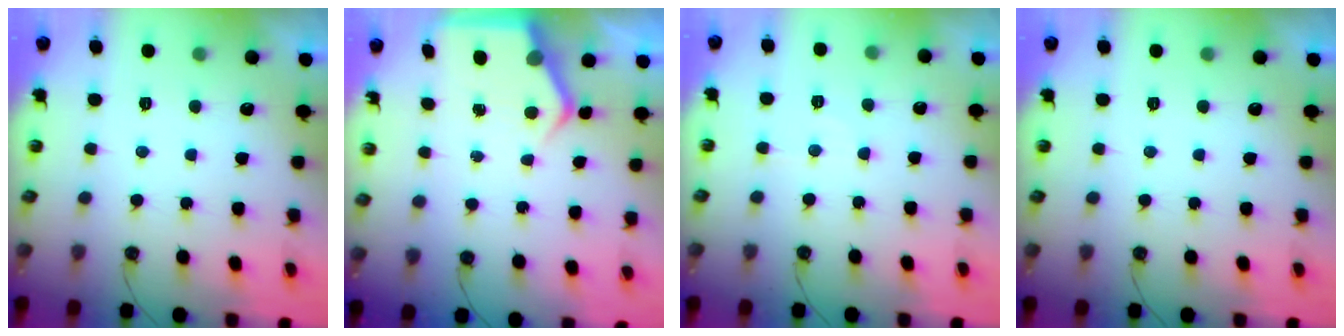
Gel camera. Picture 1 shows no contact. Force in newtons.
{"total": 4.9, "press": 4.9, "slide": 0.2}
{"total": 4.9, "press": 4.8, "slide": 0.9}
{"total": 0.0}